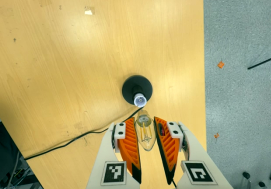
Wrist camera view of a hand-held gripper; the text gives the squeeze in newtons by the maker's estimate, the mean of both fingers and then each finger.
{"total": 11.5, "left": 12.0, "right": 11.0}